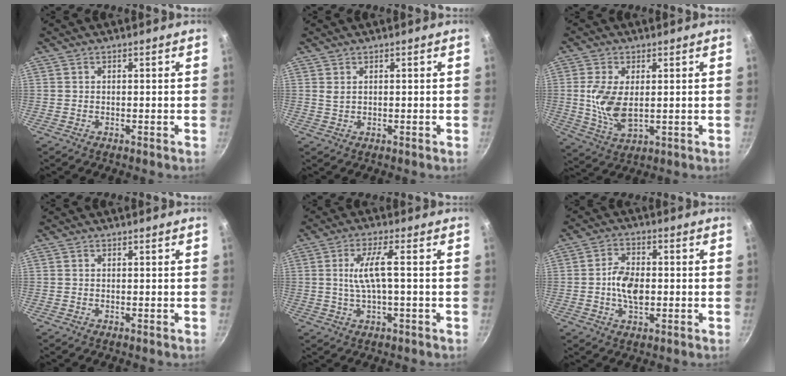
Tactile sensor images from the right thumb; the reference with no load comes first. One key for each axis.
{"total": 1.0, "fx": 0.5, "fy": 0.4, "fz": 0.7, "tx": -0.014, "ty": -0.001, "tz": 0.010}
{"total": 9.0, "fx": 0.7, "fy": 4.8, "fz": 7.6, "tx": -0.155, "ty": -0.011, "tz": 0.021}
{"total": 0.0}
{"total": 6.9, "fx": 0.2, "fy": 1.5, "fz": 6.7, "tx": -0.139, "ty": 0.010, "tz": 0.007}
{"total": 7.4, "fx": -0.7, "fy": 4.4, "fz": 6.0, "tx": -0.099, "ty": 0.011, "tz": -0.018}